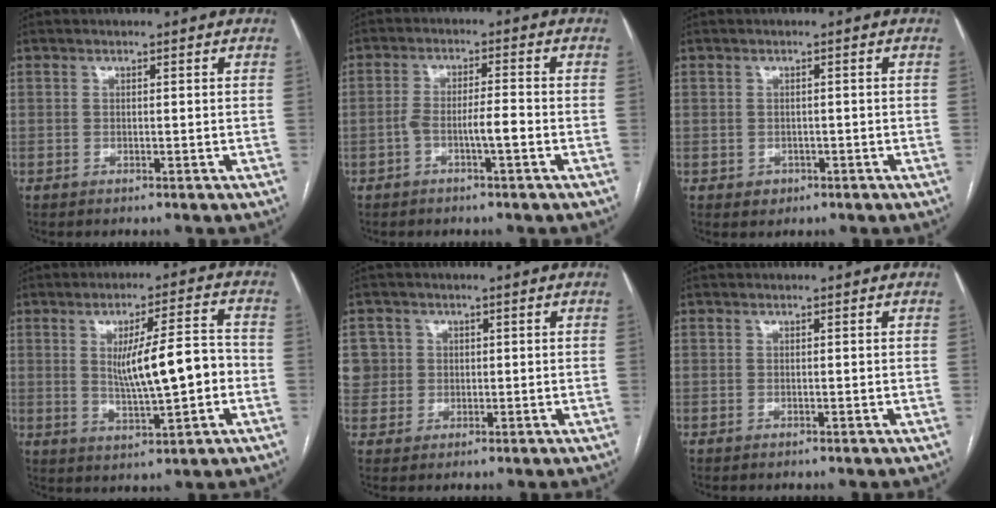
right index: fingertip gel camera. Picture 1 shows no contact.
{"total": 4.2, "force": [-1.7, 0.3, 3.8], "torque": [-0.072, 0.014, -0.029]}
{"total": 2.0, "force": [-0.7, 1.8, 0.4], "torque": [0.001, 0.005, -0.004]}
{"total": 10.2, "force": [-0.3, 1.7, 10.0], "torque": [-0.161, 0.011, 0.001]}
{"total": 5.1, "force": [1.1, 5.0, 0.1], "torque": [0.008, 0.015, 0.024]}
{"total": 0.0}